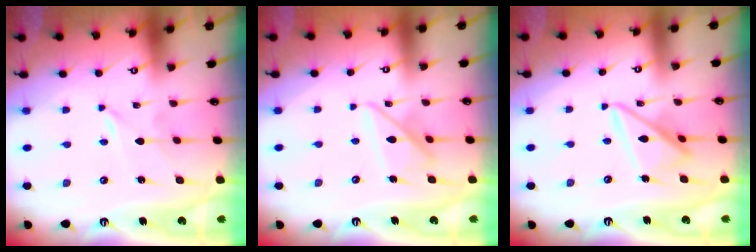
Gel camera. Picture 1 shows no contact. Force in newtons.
{"total": 12.1, "press": 12.1, "slide": 1.2}
{"total": 12.7, "press": 12.6, "slide": 1.2}